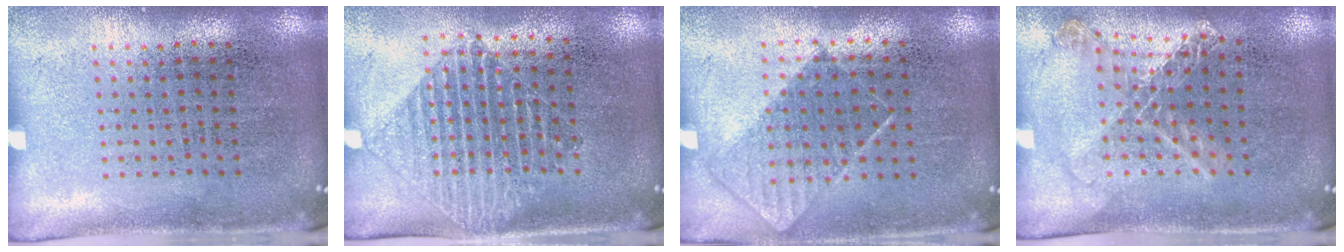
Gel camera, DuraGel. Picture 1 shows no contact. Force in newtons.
{"total": 1.4, "press": 1.3, "slide": 0.7}
{"total": 0.8, "press": 0.6, "slide": 0.5}
{"total": 1.2, "press": 1.1, "slide": 0.2}